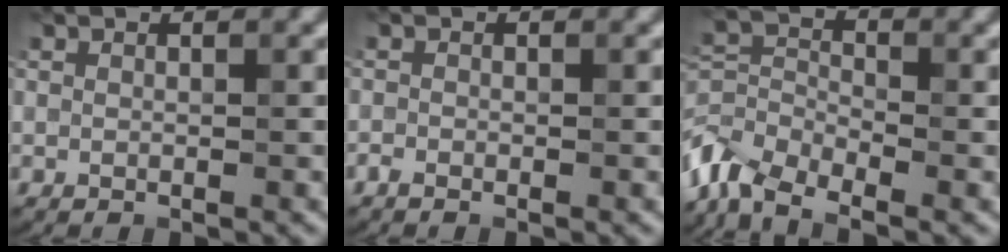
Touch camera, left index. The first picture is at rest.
{"total": 0.7, "force": [-0.5, 0.3, 0.3], "torque": [-0.007, 0.001, -0.011]}
{"total": 5.9, "force": [-4.4, 2.6, 3.0], "torque": [-0.065, 0.000, -0.103]}